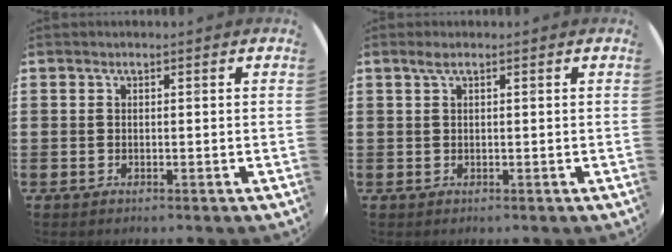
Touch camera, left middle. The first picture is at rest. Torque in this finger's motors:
{"motor_torque": [0.31, -0.11, -0.01, 0.00]}